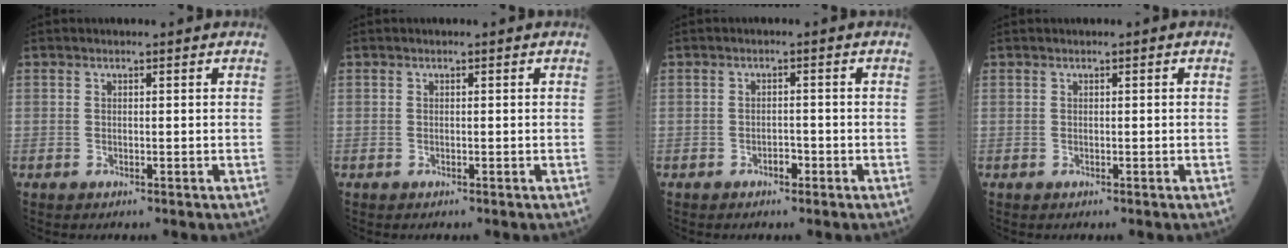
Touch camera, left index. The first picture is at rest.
{"total": 0.0}
{"total": 1.5, "force": [-1.0, 0.7, 0.8], "torque": [-0.012, 0.003, -0.016]}
{"total": 0.0}